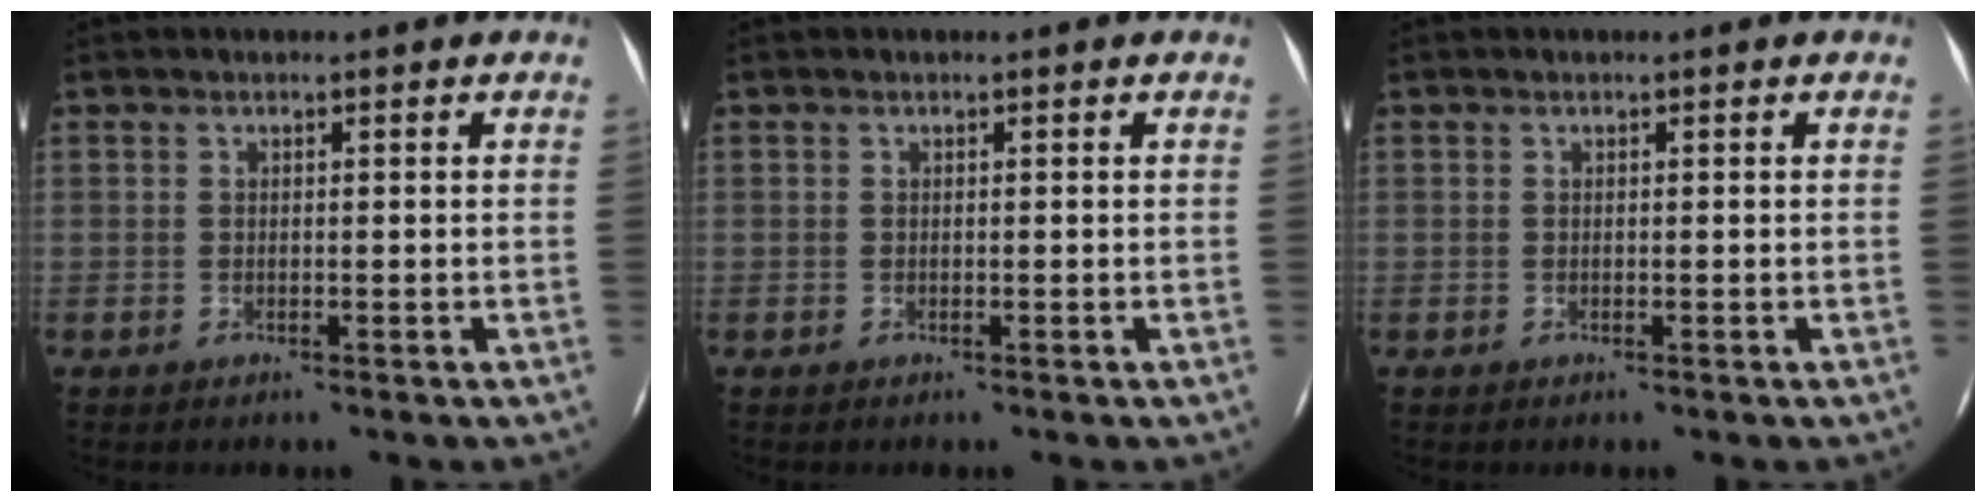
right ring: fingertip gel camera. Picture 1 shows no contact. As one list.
[{"total": 0.0}, {"total": 0.0}]